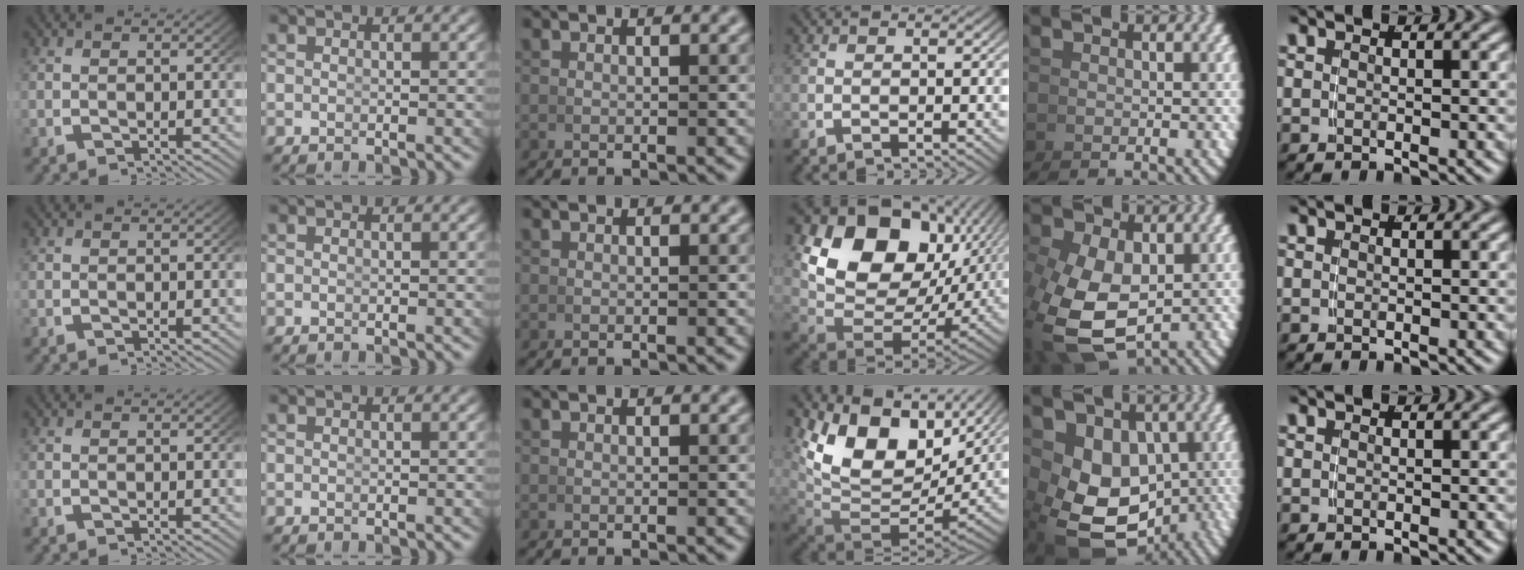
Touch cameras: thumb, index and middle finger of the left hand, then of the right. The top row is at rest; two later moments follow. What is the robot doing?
{"motion": "grasp_and_lifting", "object": "coin"}